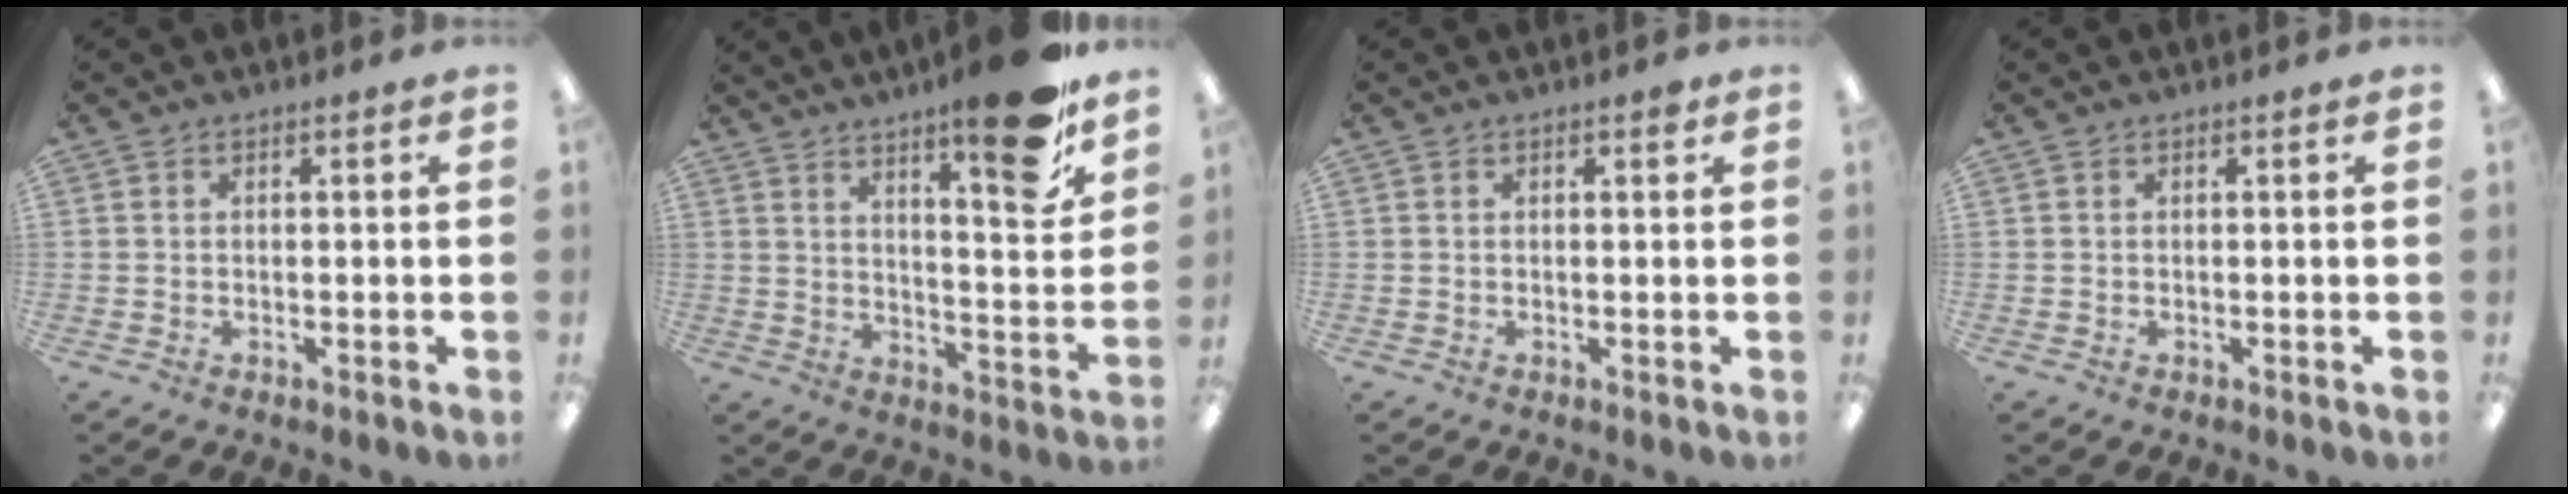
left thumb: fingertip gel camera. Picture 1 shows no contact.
{"total": 15.3, "force": [11.3, 2.9, 10.0], "torque": [-0.134, -0.080, 0.176]}
{"total": 1.0, "force": [0.6, 0.3, 0.8], "torque": [-0.009, -0.001, 0.009]}
{"total": 0.0}